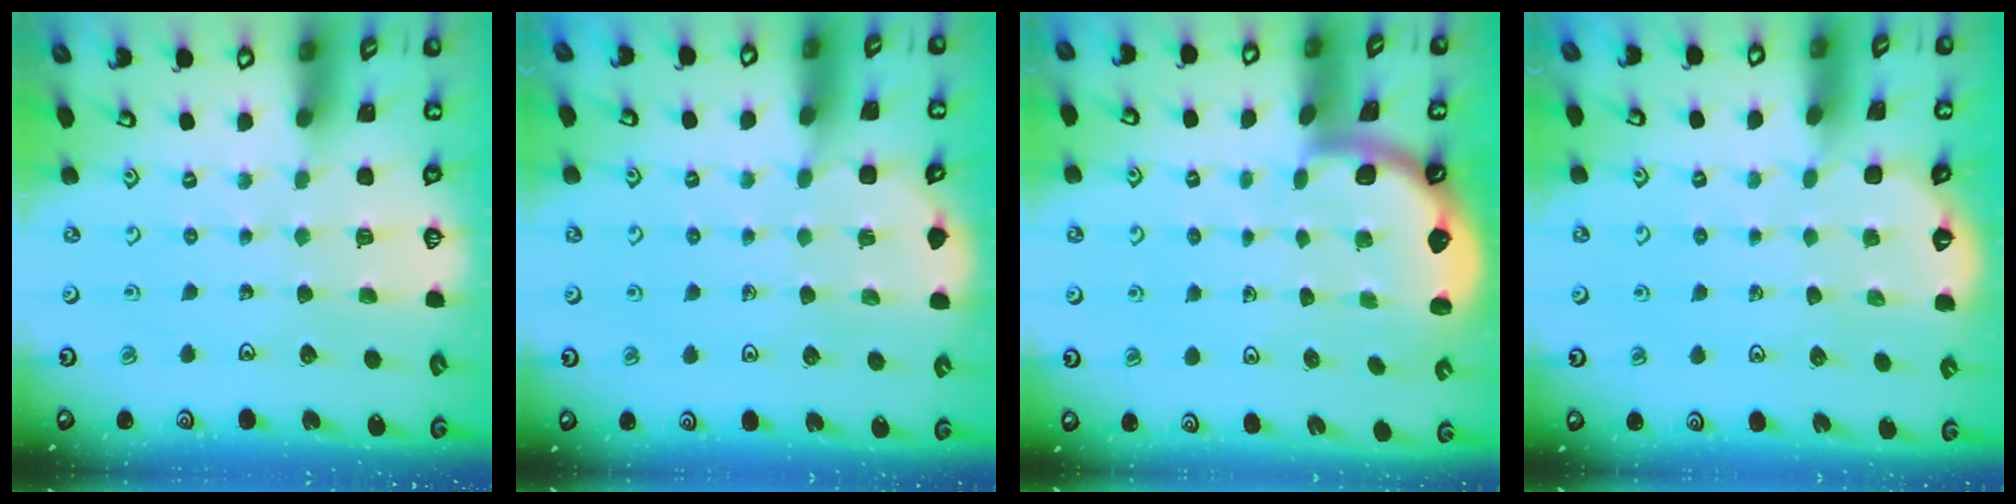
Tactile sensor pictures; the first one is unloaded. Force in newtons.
{"total": 3.9, "press": 3.8, "slide": 0.4}
{"total": 1.6, "press": 1.6, "slide": 0.1}
{"total": 1.6, "press": 1.5, "slide": 0.5}